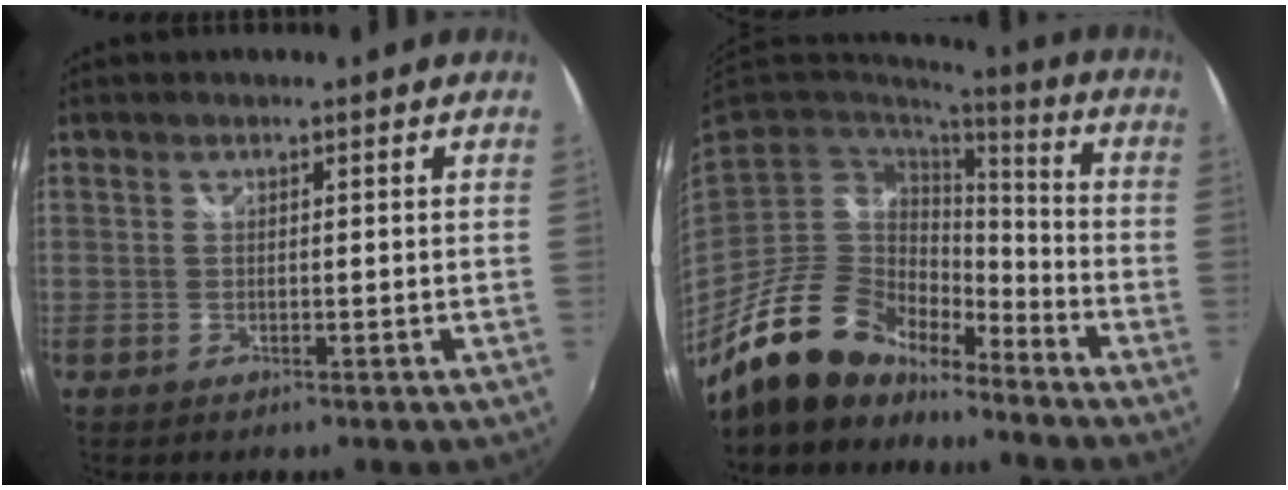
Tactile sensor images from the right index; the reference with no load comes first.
{"total": 18.1, "force": [-14.0, 8.5, 7.7], "torque": [-0.155, 0.003, -0.242]}